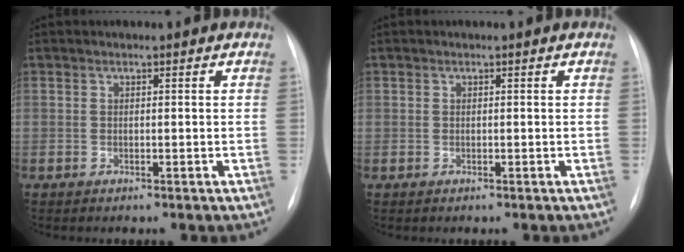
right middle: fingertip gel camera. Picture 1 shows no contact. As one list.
[{"total": 0.7, "force": [0.0, 0.7, -0.1], "torque": [0.005, 0.005, -0.004]}]